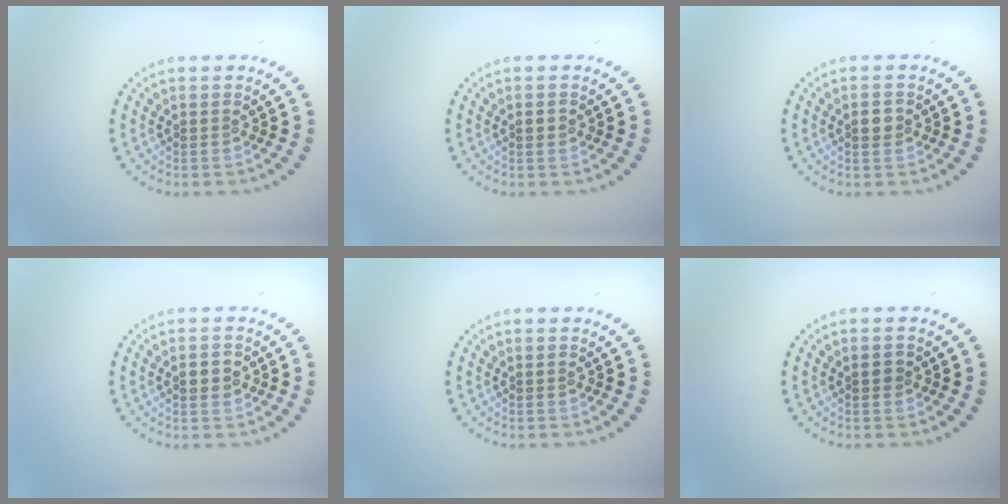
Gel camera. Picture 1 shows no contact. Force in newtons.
{"total": 1.0, "press": 1.0, "slide": 0.1}
{"total": 1.5, "press": 1.5, "slide": 0.3}
{"total": 2.1, "press": 2.1, "slide": 0.1}
{"total": 0.0}
{"total": 0.9, "press": 0.9, "slide": 0.2}